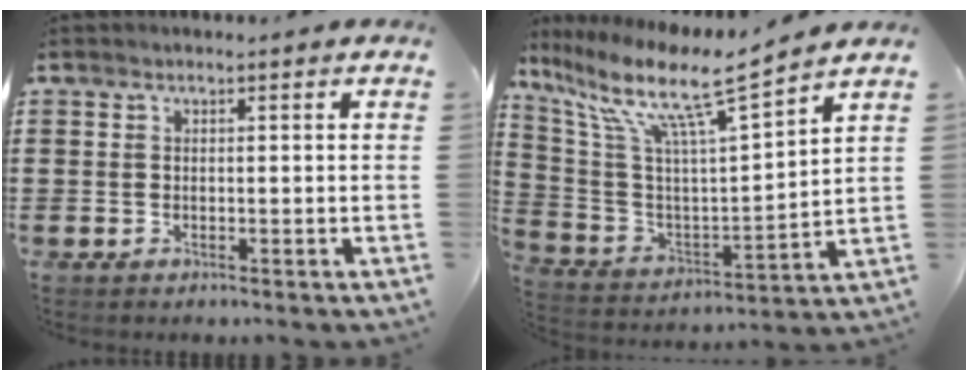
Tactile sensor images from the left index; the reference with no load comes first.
{"total": 11.4, "force": [8.0, 1.1, 8.1], "torque": [-0.185, -0.047, 0.125]}